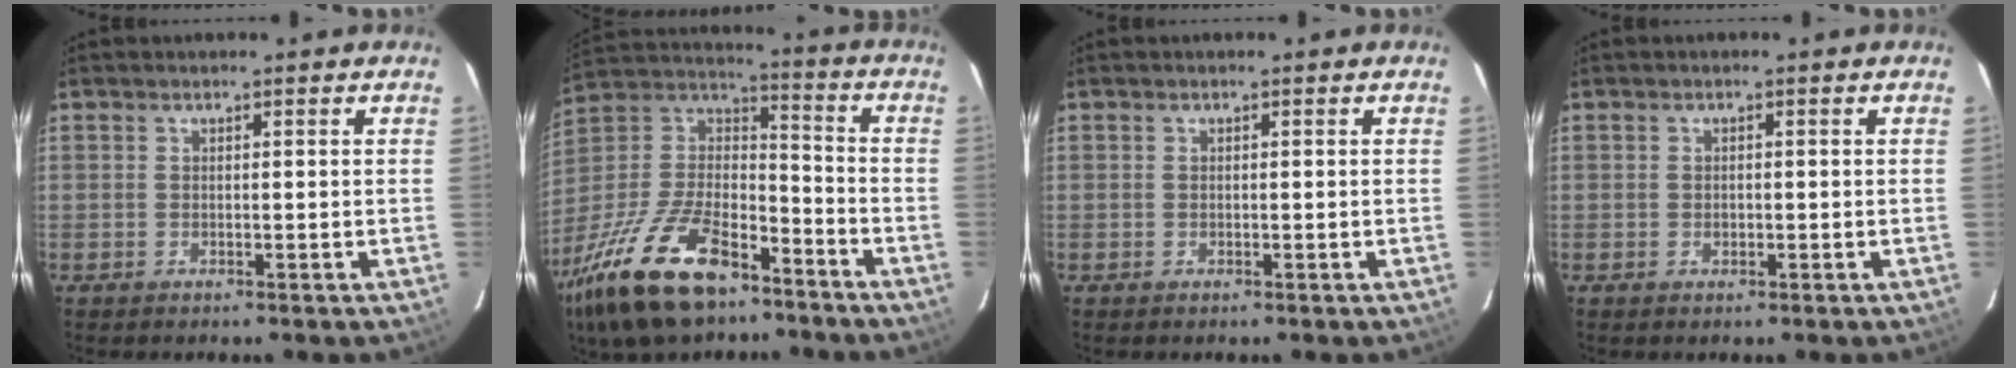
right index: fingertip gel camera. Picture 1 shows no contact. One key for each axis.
{"total": 26.1, "fx": -16.7, "fy": 11.7, "fz": 16.3, "tx": -0.343, "ty": -0.018, "tz": -0.285}
{"total": 0.0}
{"total": 1.0, "fx": -0.2, "fy": 0.9, "fz": 0.3, "tx": -0.002, "ty": 0.000, "tz": -0.002}